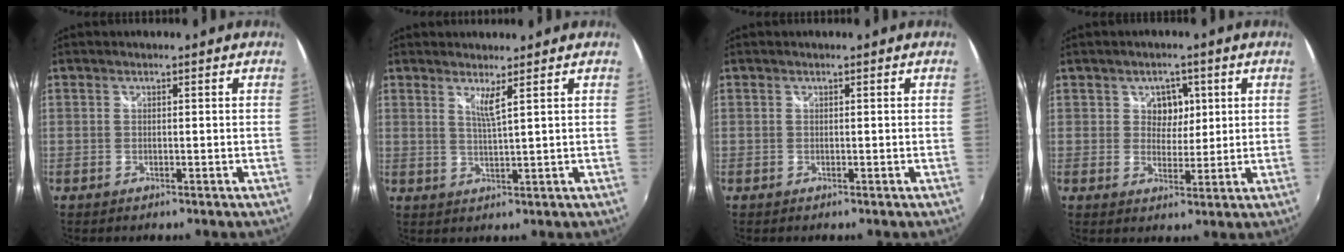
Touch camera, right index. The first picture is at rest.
{"total": 2.7, "force": [1.7, -0.5, 2.0], "torque": [-0.041, -0.011, 0.026]}
{"total": 0.0}
{"total": 4.4, "force": [1.4, 3.7, 1.9], "torque": [-0.022, 0.006, 0.022]}